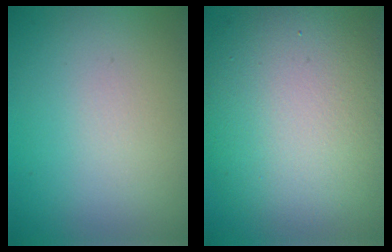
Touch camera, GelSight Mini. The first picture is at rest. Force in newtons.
{"total": 12.9, "press": 12.9, "slide": 1.1}